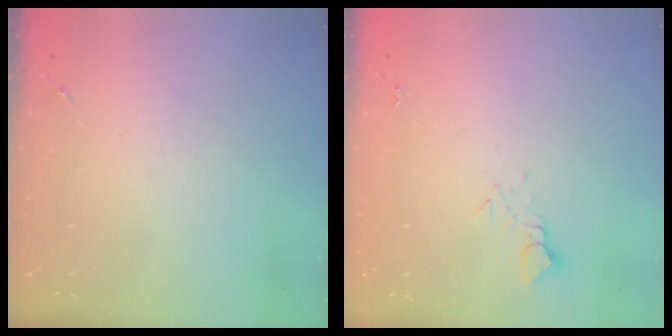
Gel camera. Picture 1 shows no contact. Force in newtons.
{"total": 2.7, "press": 2.7, "slide": 0.2}